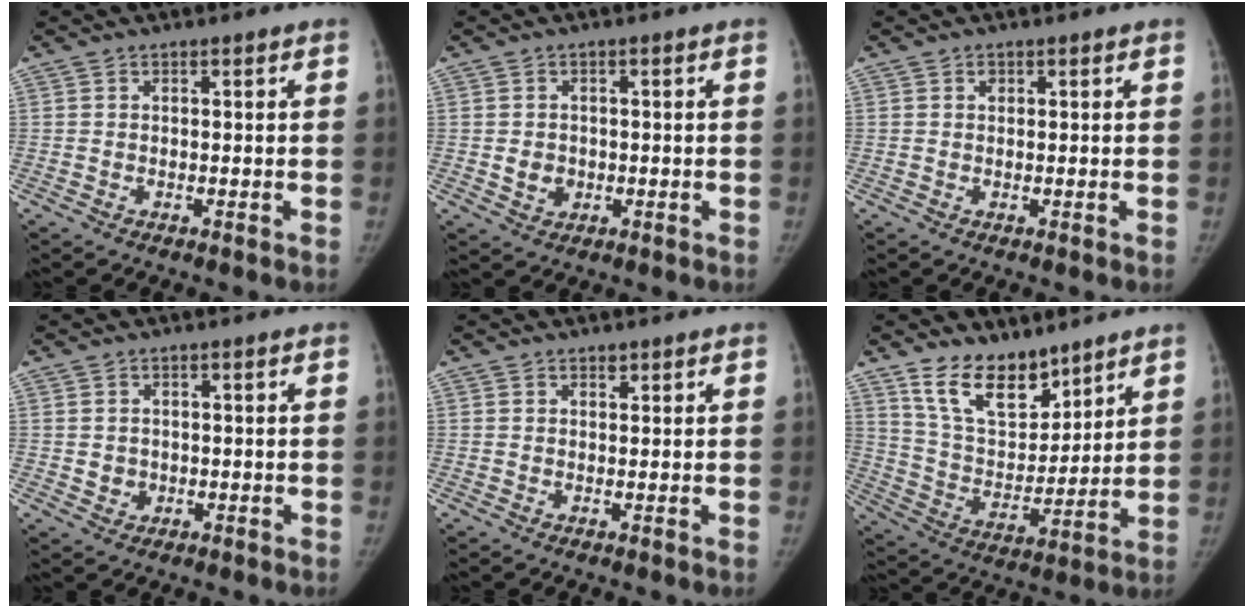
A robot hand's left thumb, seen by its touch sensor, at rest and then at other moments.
{"total": 3.3, "force": [-0.4, 2.9, 1.5], "torque": [-0.010, 0.002, -0.001]}
{"total": 0.8, "force": [0.4, 0.7, 0.4], "torque": [0.000, 0.000, 0.006]}
{"total": 2.4, "force": [-0.1, 2.2, 0.8], "torque": [-0.001, 0.002, 0.003]}
{"total": 0.9, "force": [0.7, 0.5, 0.3], "torque": [0.002, -0.005, 0.008]}
{"total": 14.2, "force": [10.3, 7.2, 6.7], "torque": [-0.075, -0.071, 0.198]}